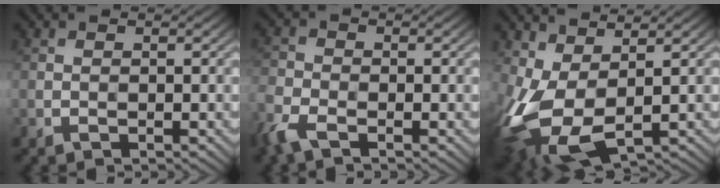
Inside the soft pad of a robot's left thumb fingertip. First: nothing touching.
{"total": 4.7, "force": [-3.3, 2.0, 2.7], "torque": [-0.071, -0.015, -0.073]}
{"total": 11.3, "force": [-0.4, 6.6, 9.2], "torque": [-0.236, -0.037, 0.019]}